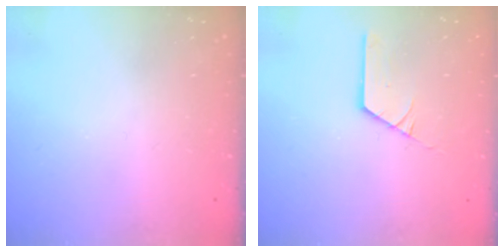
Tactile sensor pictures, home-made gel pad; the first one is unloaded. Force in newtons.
{"total": 2.4, "press": 2.3, "slide": 0.3}